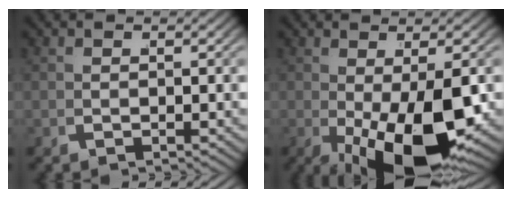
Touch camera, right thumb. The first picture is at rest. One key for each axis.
{"total": 10.5, "fx": -2.2, "fy": 4.3, "fz": 9.4, "tx": -0.160, "ty": -0.027, "tz": -0.016}